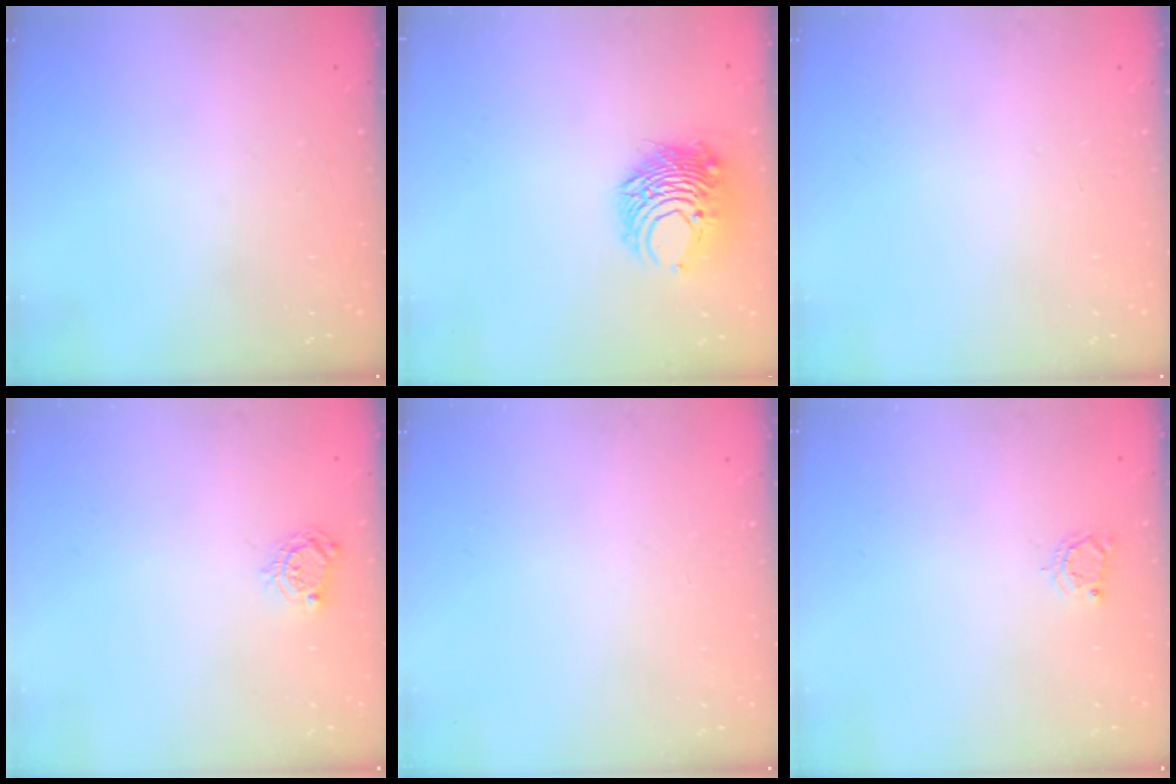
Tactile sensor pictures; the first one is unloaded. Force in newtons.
{"total": 10.4, "press": 10.3, "slide": 1.3}
{"total": 0.0}
{"total": 5.5, "press": 5.4, "slide": 0.6}
{"total": 0.0}
{"total": 3.0, "press": 3.0, "slide": 0.3}